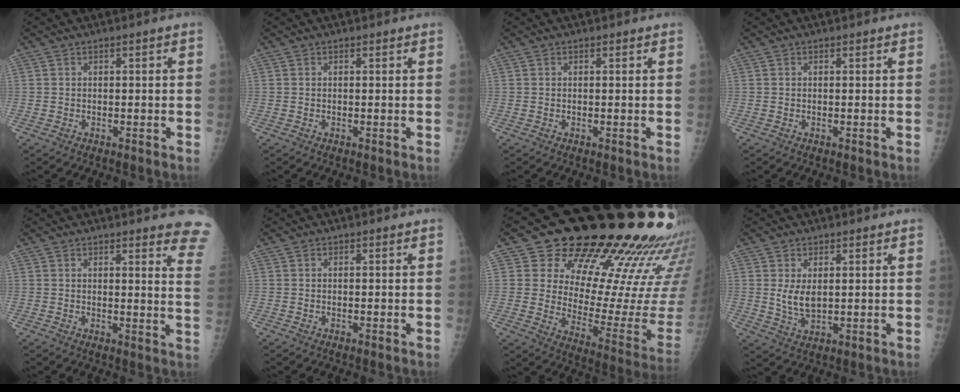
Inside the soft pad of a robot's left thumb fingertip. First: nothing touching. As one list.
[{"total": 0.0}, {"total": 0.0}, {"total": 0.0}, {"total": 10.5, "force": [9.8, 1.4, 3.6], "torque": [-0.006, -0.084, 0.077]}, {"total": 0.0}, {"total": 28.3, "force": [22.5, 8.9, 14.6], "torque": [-0.168, -0.159, 0.301]}, {"total": 4.7, "force": [1.4, 2.8, 3.5], "torque": [-0.057, -0.016, 0.033]}]